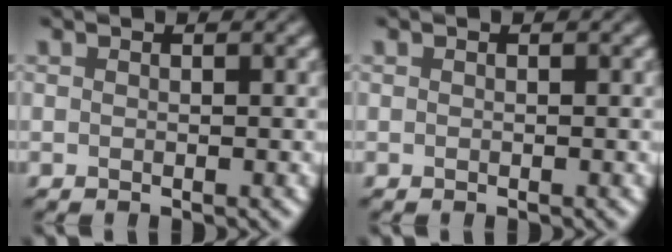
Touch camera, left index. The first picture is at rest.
{"total": 0.0}